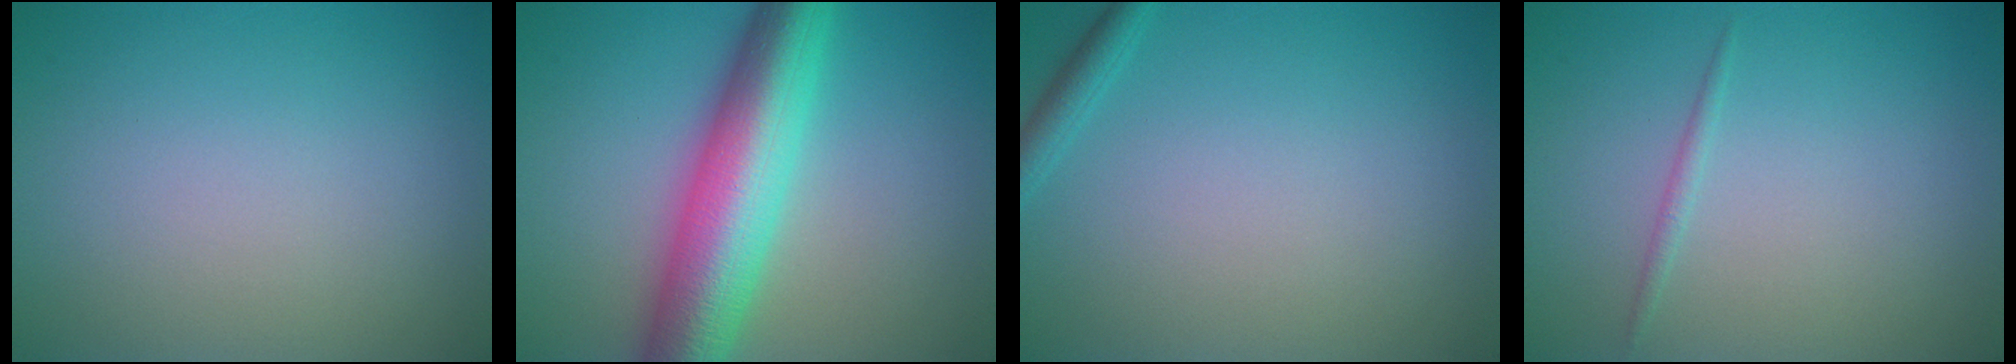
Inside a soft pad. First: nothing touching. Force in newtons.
{"total": 10.0, "press": 10.0, "slide": 0.1}
{"total": 1.4, "press": 1.4, "slide": 0.1}
{"total": 0.7, "press": 0.7, "slide": 0.0}